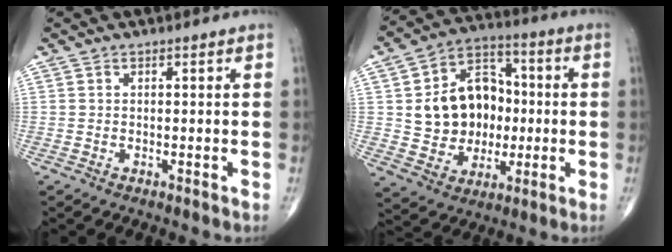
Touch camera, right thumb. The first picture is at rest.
{"total": 15.9, "force": [0.4, 12.8, 9.4], "torque": [-0.104, 0.025, 0.015]}